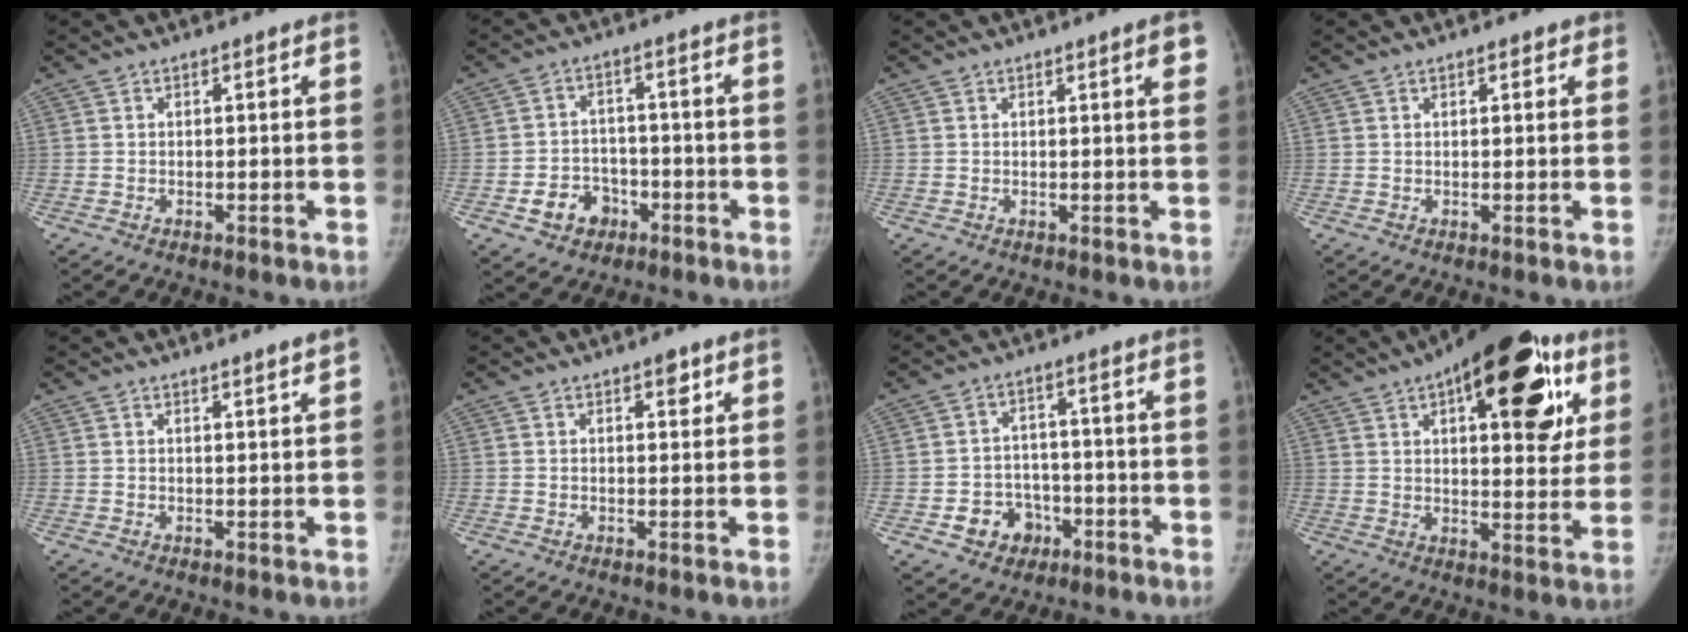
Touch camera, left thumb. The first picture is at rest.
{"total": 7.0, "force": [-3.4, 5.7, 2.3], "torque": [-0.010, 0.028, -0.050]}
{"total": 2.6, "force": [1.2, 0.2, 2.3], "torque": [-0.025, -0.003, 0.015]}
{"total": 1.3, "force": [0.8, 0.6, 0.8], "torque": [0.000, 0.000, 0.008]}
{"total": 2.0, "force": [1.6, -0.3, 1.2], "torque": [-0.010, -0.008, 0.024]}
{"total": 2.0, "force": [1.3, 0.9, 1.3], "torque": [-0.005, -0.005, 0.018]}
{"total": 7.3, "force": [-3.3, 6.2, 2.2], "torque": [-0.002, 0.030, -0.044]}
{"total": 24.6, "force": [10.9, 10.7, 19.3], "torque": [-0.224, -0.003, 0.148]}